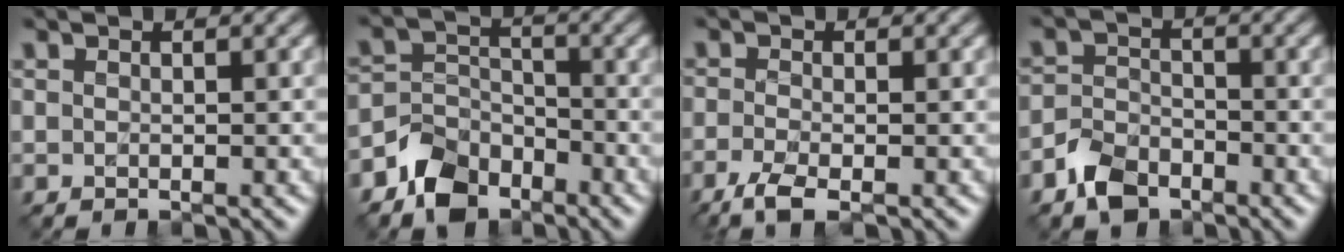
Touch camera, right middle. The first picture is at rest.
{"total": 5.4, "force": [-3.9, 3.4, 1.6], "torque": [-0.030, -0.002, -0.081]}
{"total": 3.2, "force": [-2.1, 0.9, 2.3], "torque": [-0.055, -0.011, -0.050]}
{"total": 3.8, "force": [-2.7, 2.3, 1.4], "torque": [-0.026, 0.001, -0.060]}